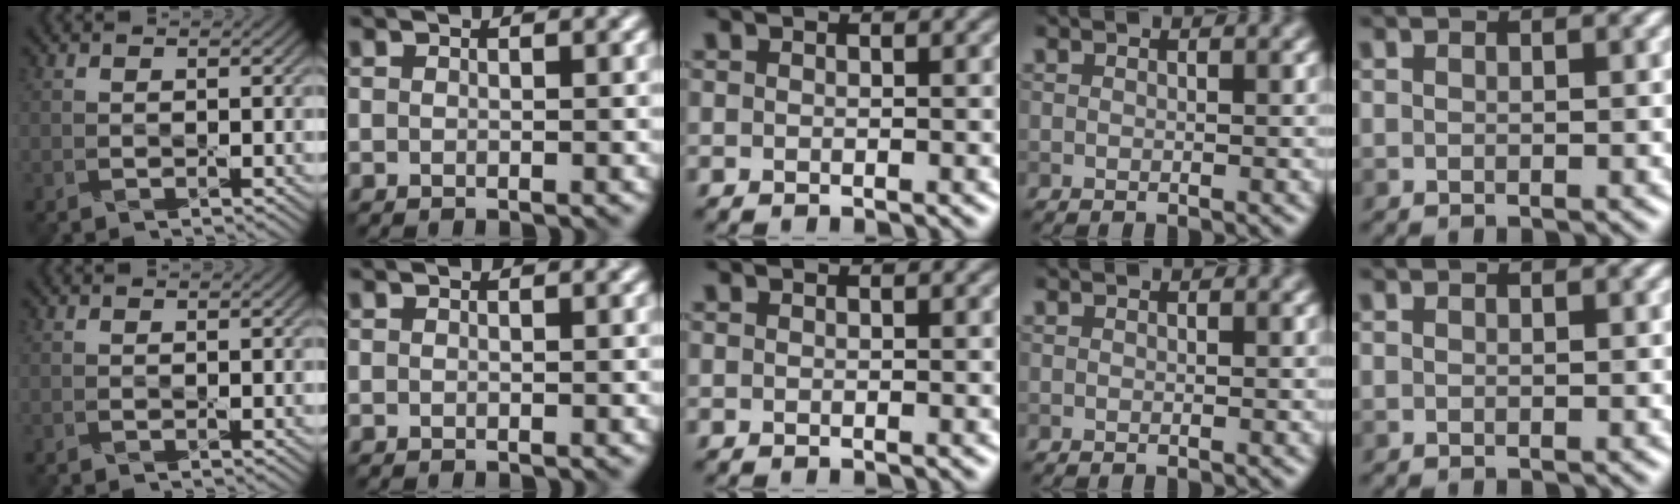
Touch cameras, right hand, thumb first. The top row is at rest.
{}